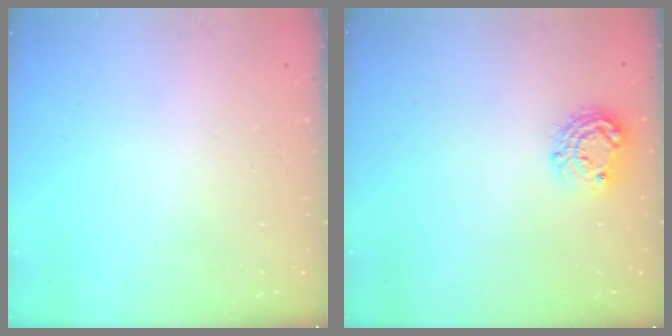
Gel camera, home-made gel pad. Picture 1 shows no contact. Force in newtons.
{"total": 8.7, "press": 8.7, "slide": 0.5}